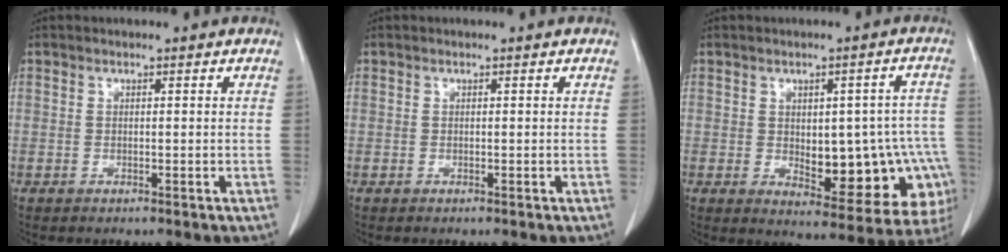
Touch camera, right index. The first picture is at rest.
{"total": 0.0}
{"total": 16.1, "force": [-2.9, 7.2, 14.1], "torque": [-0.125, 0.026, -0.013]}